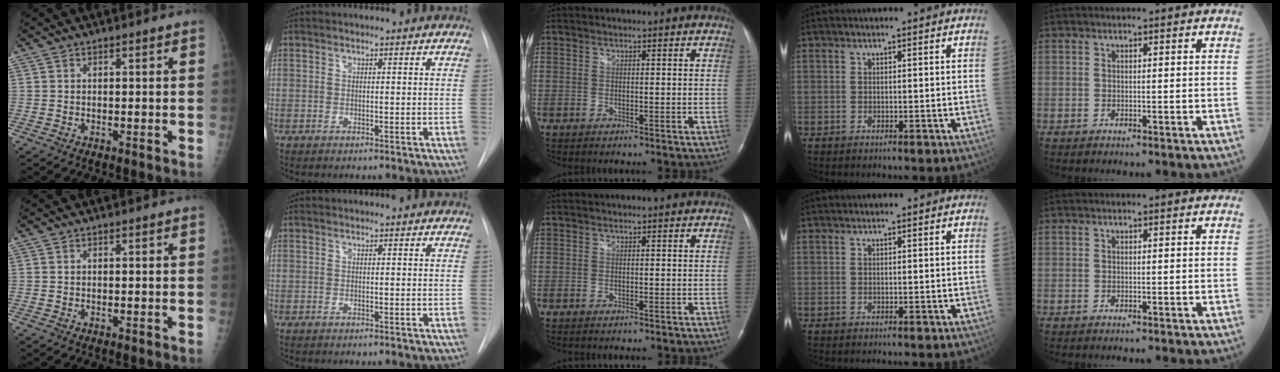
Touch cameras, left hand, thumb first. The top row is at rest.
{}